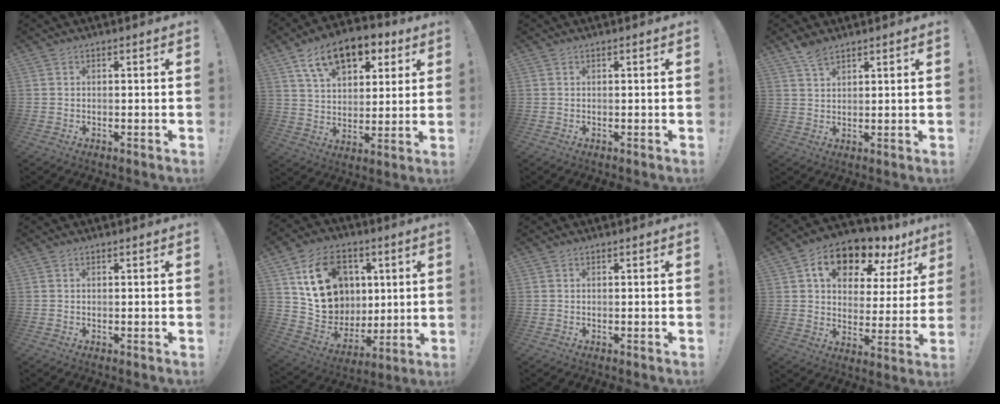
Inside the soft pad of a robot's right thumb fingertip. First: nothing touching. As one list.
[{"total": 15.2, "force": [8.6, 8.8, 8.9], "torque": [-0.145, -0.037, 0.156]}, {"total": 0.0}, {"total": 4.3, "force": [3.4, 1.4, 2.3], "torque": [-0.040, -0.018, 0.062]}, {"total": 0.0}, {"total": 20.5, "force": [7.3, 16.4, 10.0], "torque": [-0.162, -0.022, 0.164]}, {"total": 0.0}, {"total": 12.5, "force": [7.9, 7.0, 6.7], "torque": [-0.114, -0.048, 0.140]}]